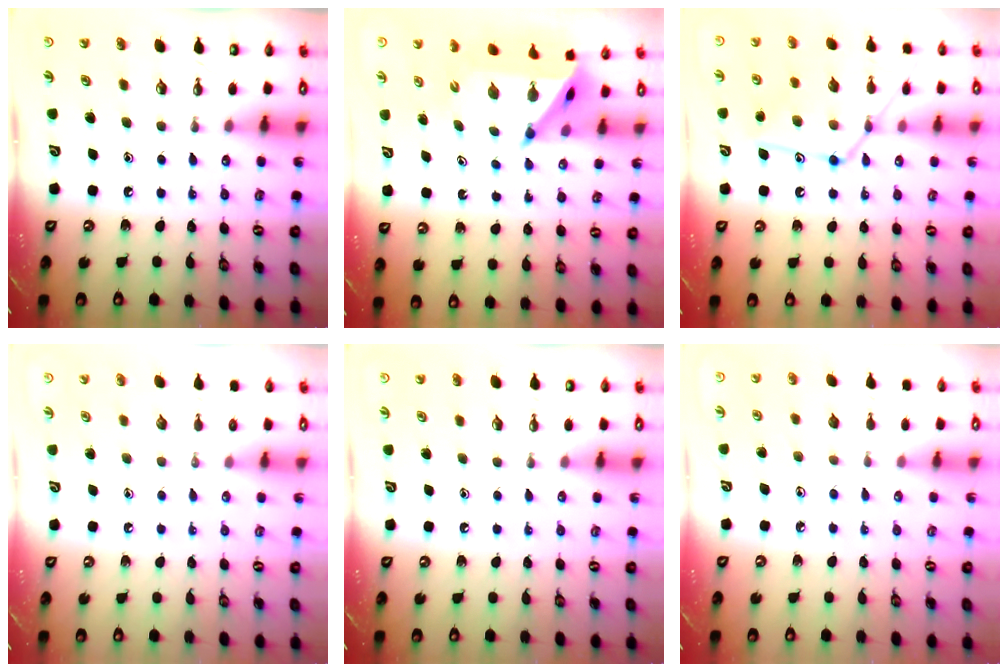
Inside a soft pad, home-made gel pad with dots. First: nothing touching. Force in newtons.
{"total": 7.1, "press": 7.1, "slide": 0.7}
{"total": 14.3, "press": 14.3, "slide": 1.0}
{"total": 0.0}
{"total": 0.0}
{"total": 4.2, "press": 4.2, "slide": 0.4}